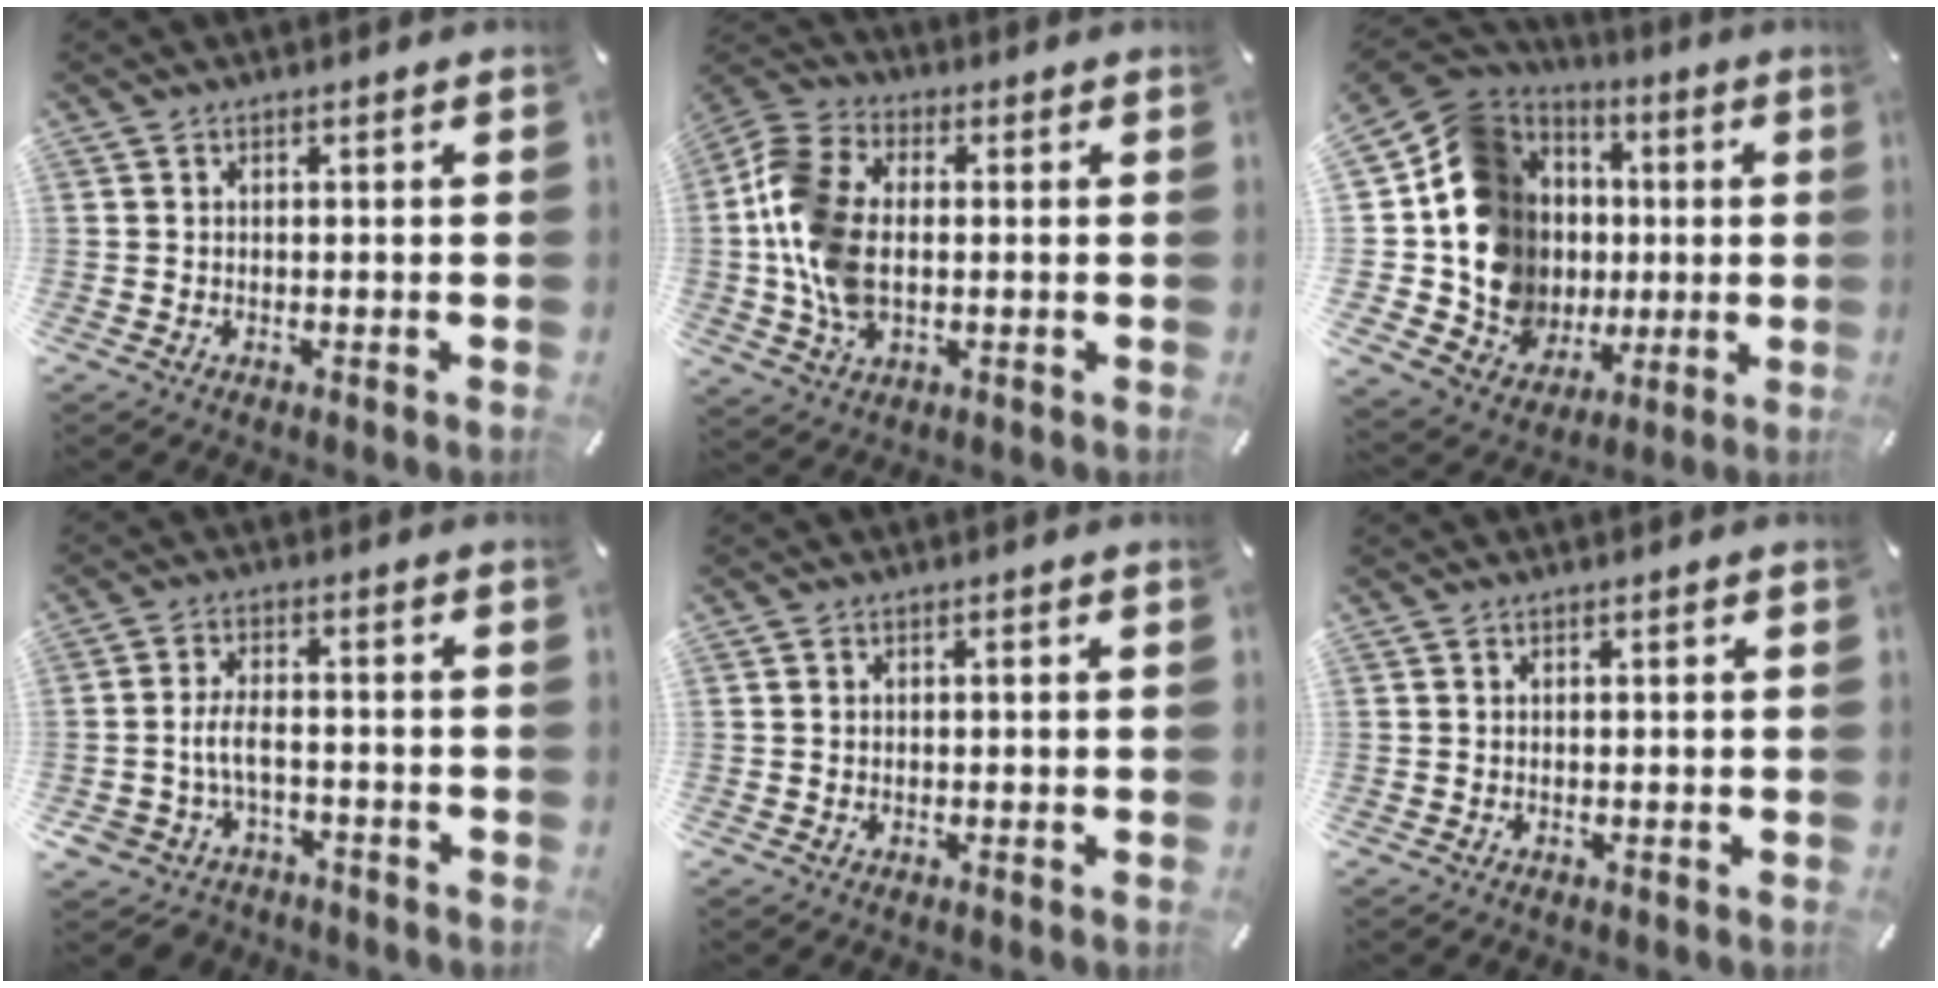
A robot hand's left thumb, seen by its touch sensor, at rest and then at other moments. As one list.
[{"total": 14.1, "force": [-0.8, 9.7, 10.2], "torque": [-0.237, 0.007, -0.014]}, {"total": 18.1, "force": [1.1, 16.0, 8.3], "torque": [-0.193, -0.036, 0.043]}, {"total": 6.5, "force": [-2.2, 4.3, 4.3], "torque": [-0.102, 0.011, -0.044]}, {"total": 1.1, "force": [0.0, 0.9, 0.7], "torque": [-0.015, 0.006, -0.003]}, {"total": 0.0}]